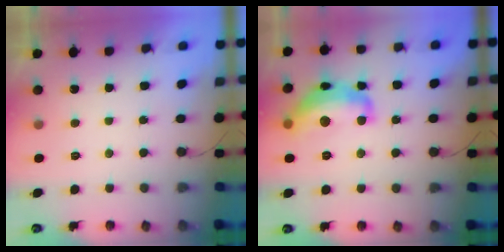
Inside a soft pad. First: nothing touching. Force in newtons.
{"total": 15.0, "press": 15.0, "slide": 1.1}